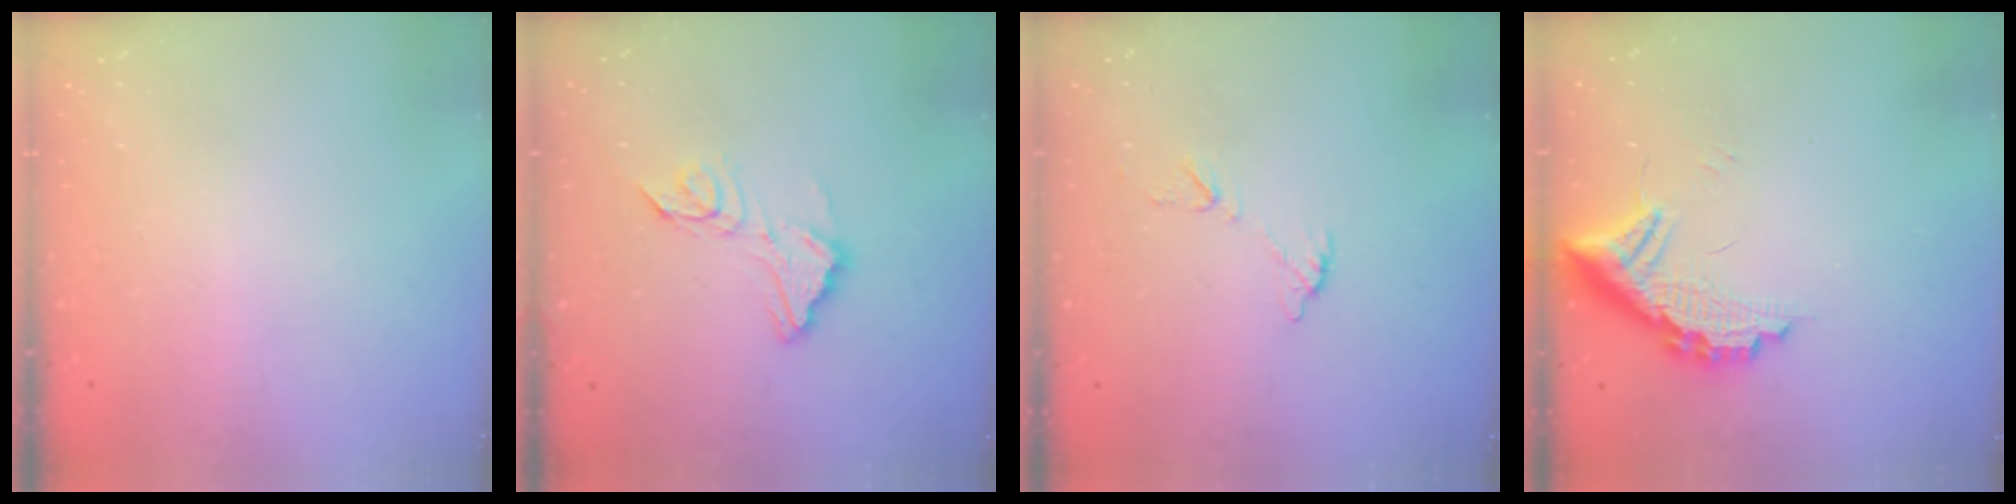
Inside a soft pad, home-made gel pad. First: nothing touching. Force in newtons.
{"total": 11.7, "press": 11.6, "slide": 0.9}
{"total": 5.6, "press": 5.6, "slide": 0.5}
{"total": 10.9, "press": 10.9, "slide": 0.9}